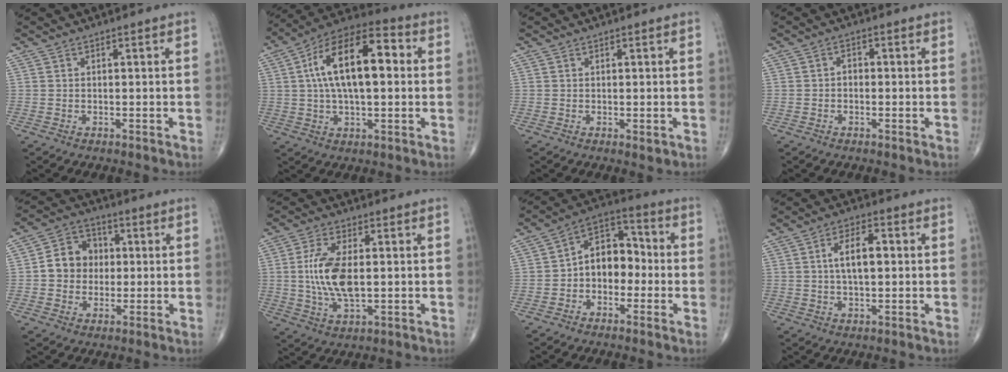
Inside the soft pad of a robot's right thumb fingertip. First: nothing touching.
{"total": 18.4, "force": [2.8, 8.7, 16.0], "torque": [-0.264, 0.032, 0.039]}
{"total": 1.0, "force": [-0.1, 0.5, 0.9], "torque": [-0.012, -0.004, -0.001]}
{"total": 1.8, "force": [-0.3, 1.3, 1.1], "torque": [-0.008, 0.010, -0.009]}
{"total": 8.8, "force": [0.2, 7.7, 4.4], "torque": [-0.042, 0.020, -0.007]}
{"total": 11.0, "force": [0.4, 5.2, 9.7], "torque": [-0.198, -0.006, 0.011]}
{"total": 10.2, "force": [-1.4, 7.3, 7.0], "torque": [-0.076, 0.042, -0.040]}
{"total": 7.5, "force": [1.0, 3.5, 6.5], "torque": [-0.107, 0.010, 0.014]}